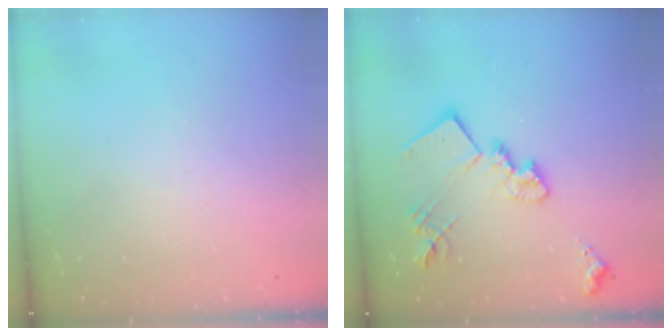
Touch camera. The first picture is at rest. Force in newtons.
{"total": 18.2, "press": 18.1, "slide": 1.2}